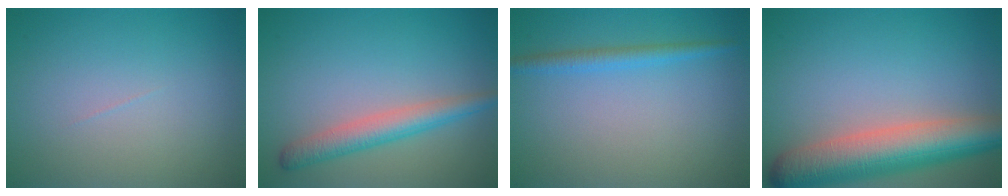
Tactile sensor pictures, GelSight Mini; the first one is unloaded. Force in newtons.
{"total": 3.5, "press": 3.4, "slide": 0.3}
{"total": 1.8, "press": 1.8, "slide": 0.1}
{"total": 8.5, "press": 8.5, "slide": 0.4}